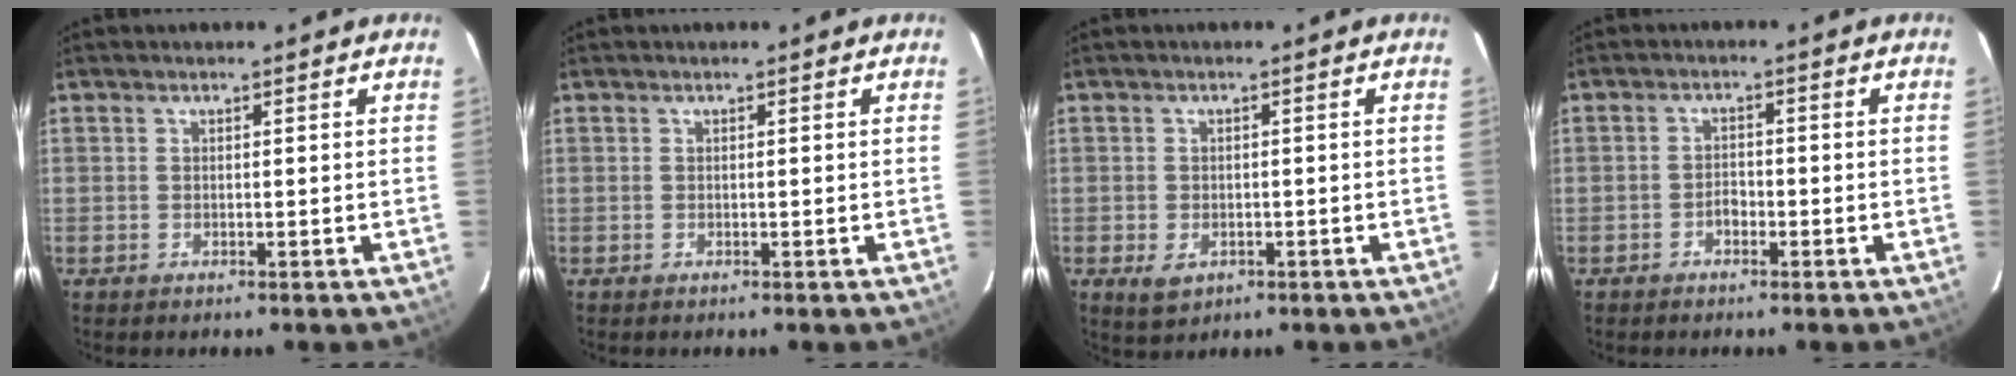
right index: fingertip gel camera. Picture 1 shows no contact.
{"total": 0.0}
{"total": 3.8, "force": [-1.4, 2.7, 2.1], "torque": [-0.044, -0.006, -0.017]}
{"total": 1.9, "force": [-1.3, 1.1, 0.9], "torque": [-0.016, 0.006, -0.022]}